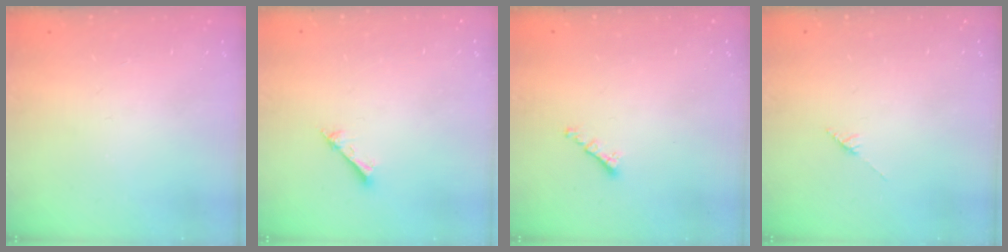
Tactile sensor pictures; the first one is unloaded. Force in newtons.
{"total": 1.5, "press": 1.5, "slide": 0.2}
{"total": 1.2, "press": 1.1, "slide": 0.5}
{"total": 2.8, "press": 2.8, "slide": 0.4}